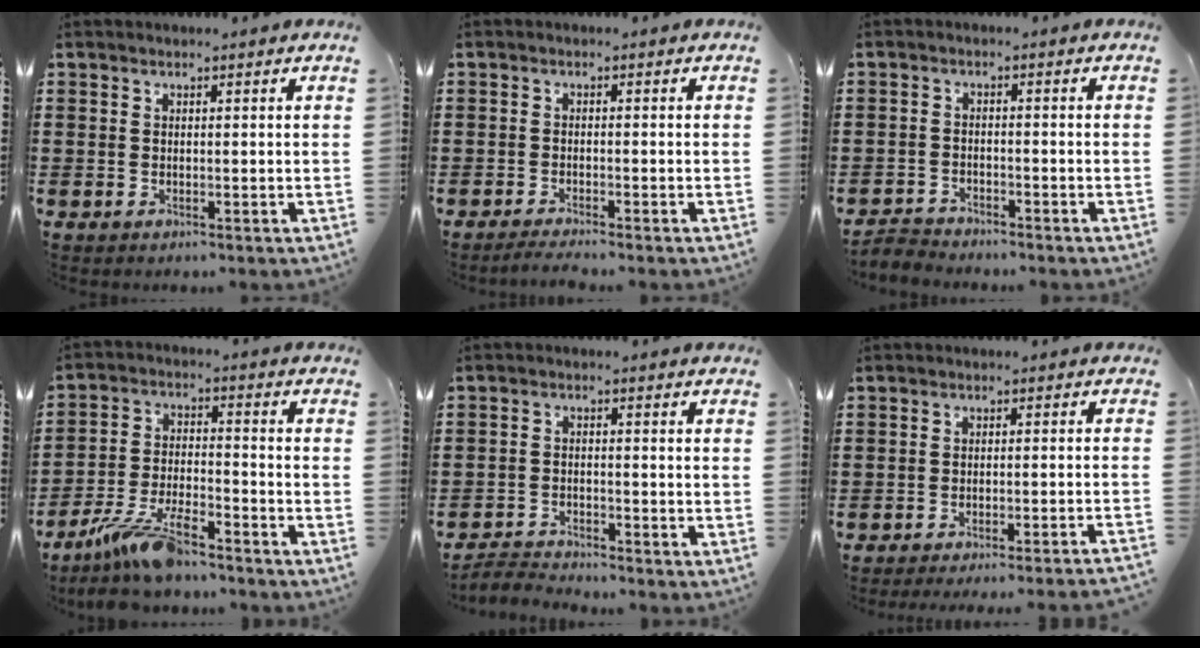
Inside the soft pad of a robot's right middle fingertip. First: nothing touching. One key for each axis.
{"total": 1.4, "fx": -1.3, "fy": -0.2, "fz": 0.6, "tx": -0.011, "ty": -0.004, "tz": -0.022}
{"total": 2.7, "fx": -2.7, "fy": 0.2, "fz": -0.1, "tx": -0.014, "ty": -0.005, "tz": -0.060}
{"total": 9.3, "fx": -7.8, "fy": 1.7, "fz": 4.8, "tx": -0.107, "ty": 0.005, "tz": -0.151}
{"total": 3.0, "fx": -2.9, "fy": 0.3, "fz": 0.2, "tx": -0.018, "ty": -0.002, "tz": -0.065}
{"total": 2.6, "fx": -2.5, "fy": -0.5, "fz": 0.8, "tx": -0.015, "ty": 0.000, "tz": -0.050}